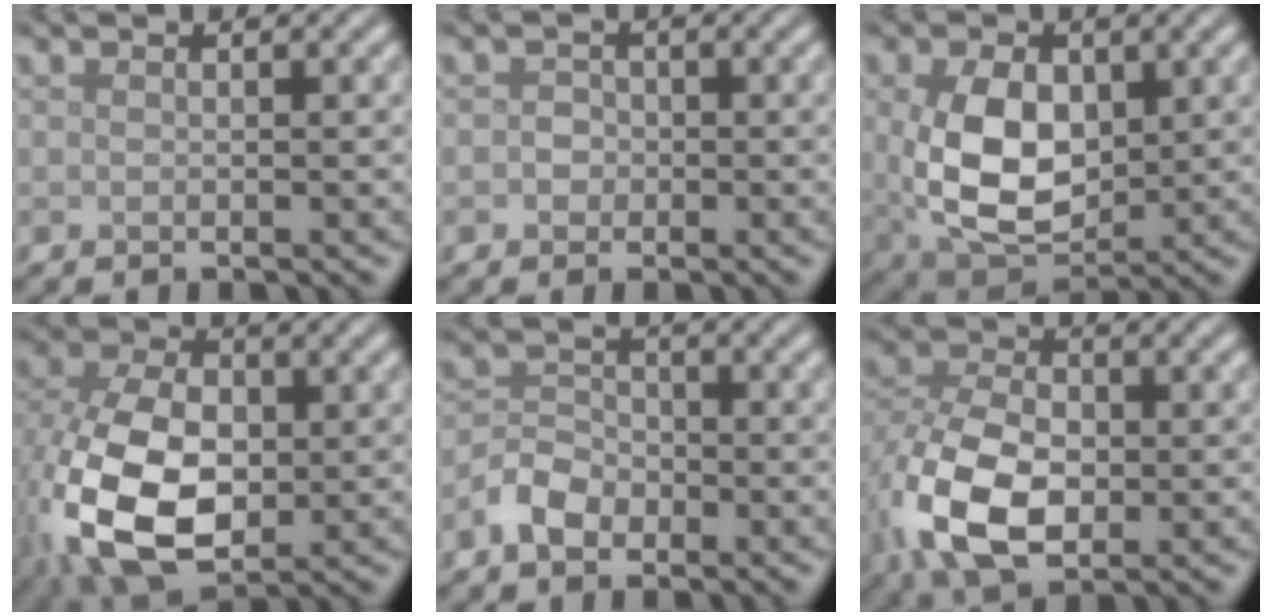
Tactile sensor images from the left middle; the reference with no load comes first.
{"total": 1.2, "force": [-0.3, 1.1, 0.3], "torque": [0.003, -0.002, -0.008]}
{"total": 8.6, "force": [0.5, 5.7, 6.4], "torque": [-0.147, -0.016, 0.022]}
{"total": 13.3, "force": [-2.1, 8.6, 9.9], "torque": [-0.237, -0.031, -0.026]}
{"total": 3.1, "force": [-1.8, 2.1, 1.4], "torque": [-0.025, 0.007, -0.041]}
{"total": 9.1, "force": [-2.2, 5.8, 6.6], "torque": [-0.156, -0.014, -0.047]}